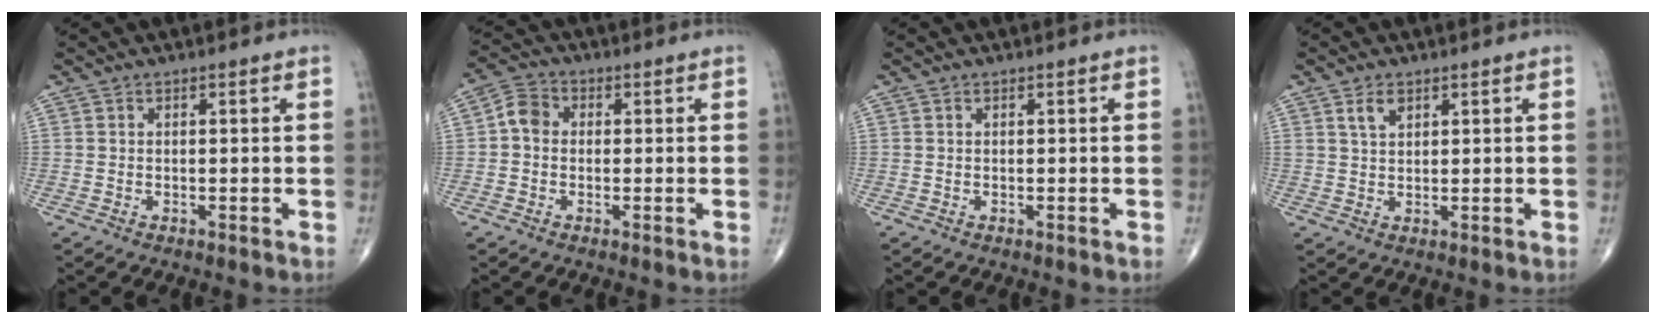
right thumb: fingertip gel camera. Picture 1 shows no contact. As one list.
[{"total": 4.4, "force": [-0.1, 3.7, 2.5], "torque": [-0.036, 0.014, -0.014]}, {"total": 0.0}, {"total": 2.9, "force": [1.6, 1.6, 1.7], "torque": [-0.025, -0.004, 0.035]}]